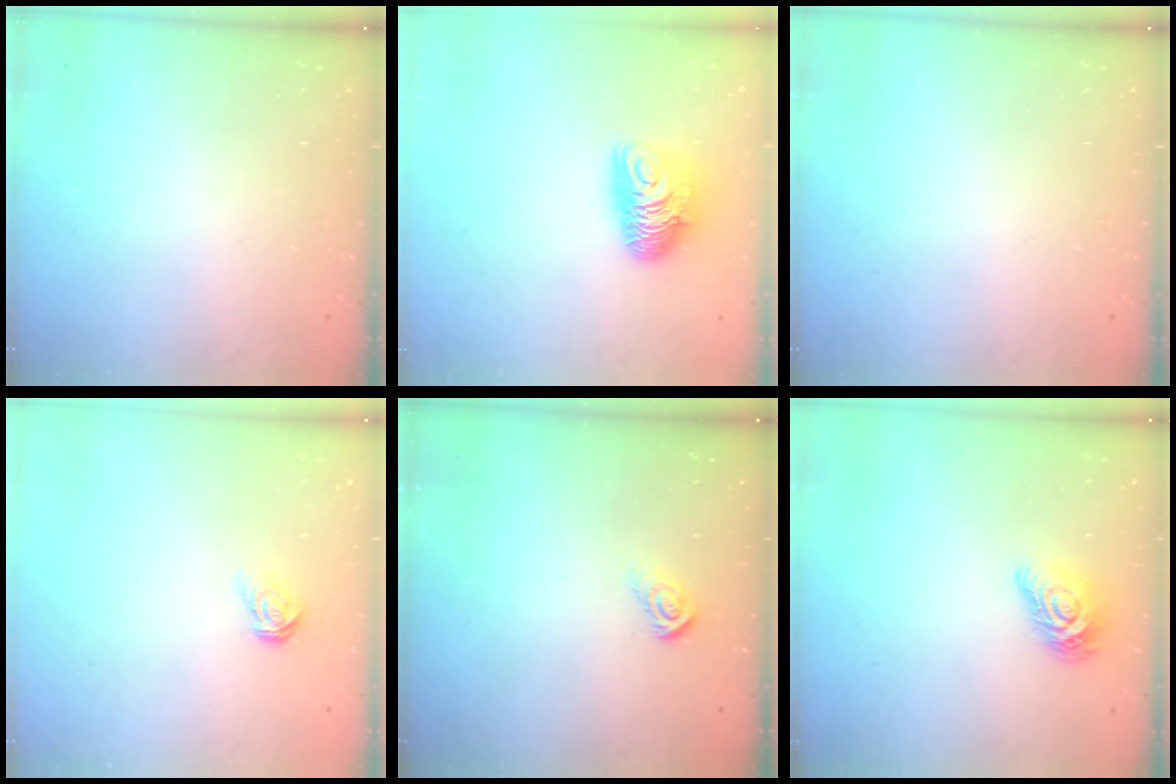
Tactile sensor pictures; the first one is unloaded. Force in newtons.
{"total": 9.8, "press": 9.8, "slide": 0.5}
{"total": 0.0}
{"total": 4.6, "press": 4.6, "slide": 0.4}
{"total": 4.2, "press": 4.2, "slide": 0.4}
{"total": 9.6, "press": 9.6, "slide": 0.4}